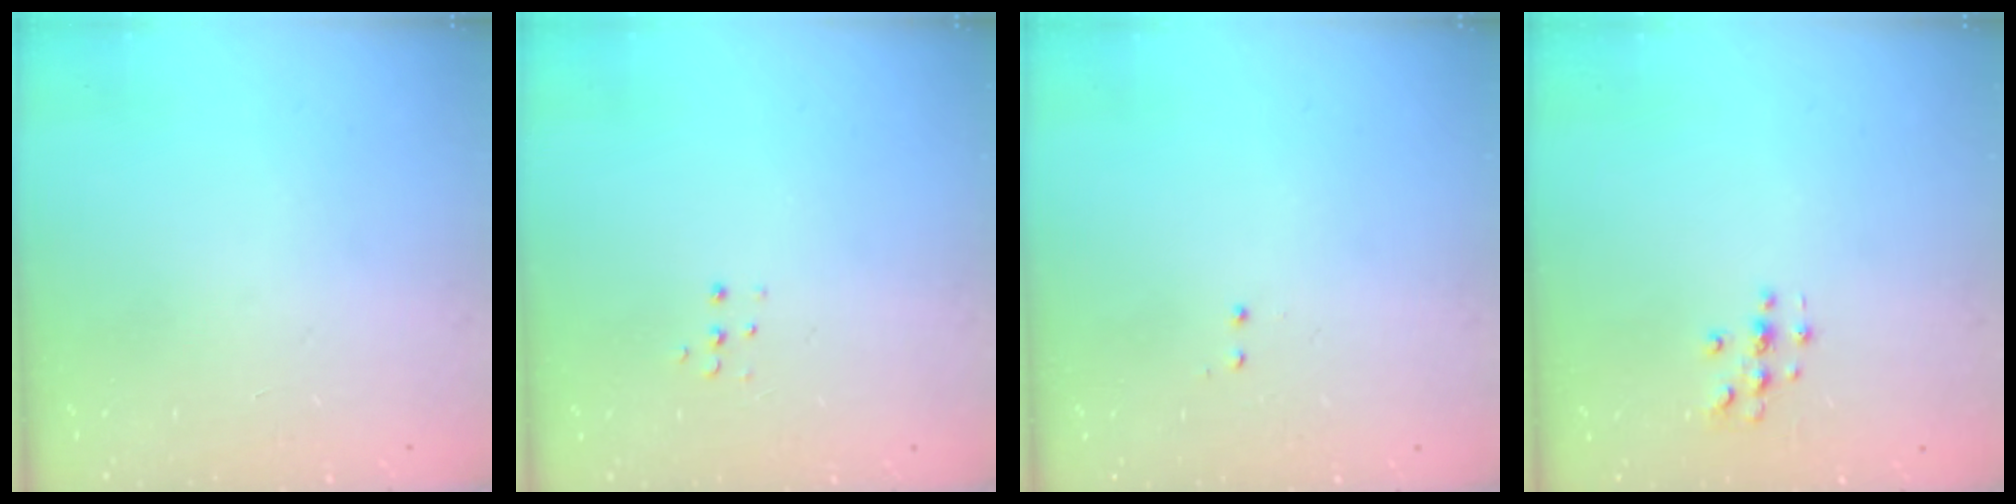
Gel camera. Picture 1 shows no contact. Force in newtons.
{"total": 3.8, "press": 3.7, "slide": 0.7}
{"total": 0.5, "press": 0.5, "slide": 0.3}
{"total": 3.2, "press": 3.2, "slide": 0.3}